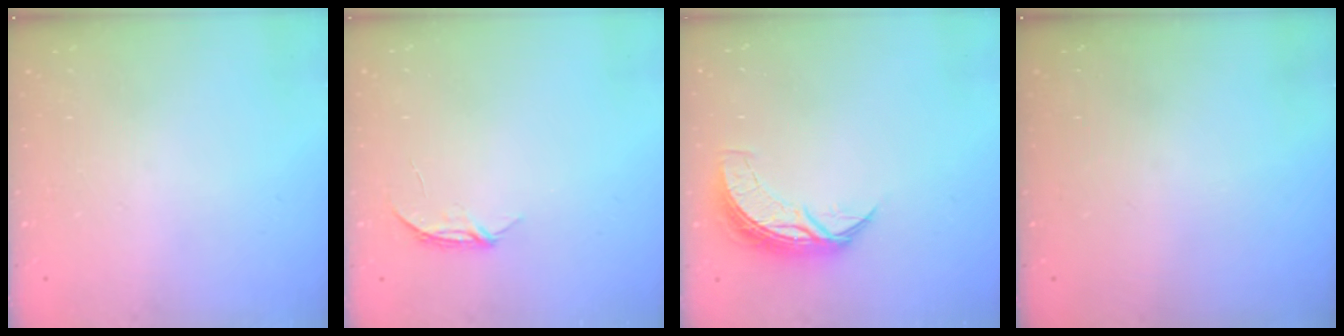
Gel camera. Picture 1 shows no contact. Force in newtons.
{"total": 3.8, "press": 3.8, "slide": 0.5}
{"total": 7.5, "press": 7.5, "slide": 0.4}
{"total": 0.0}